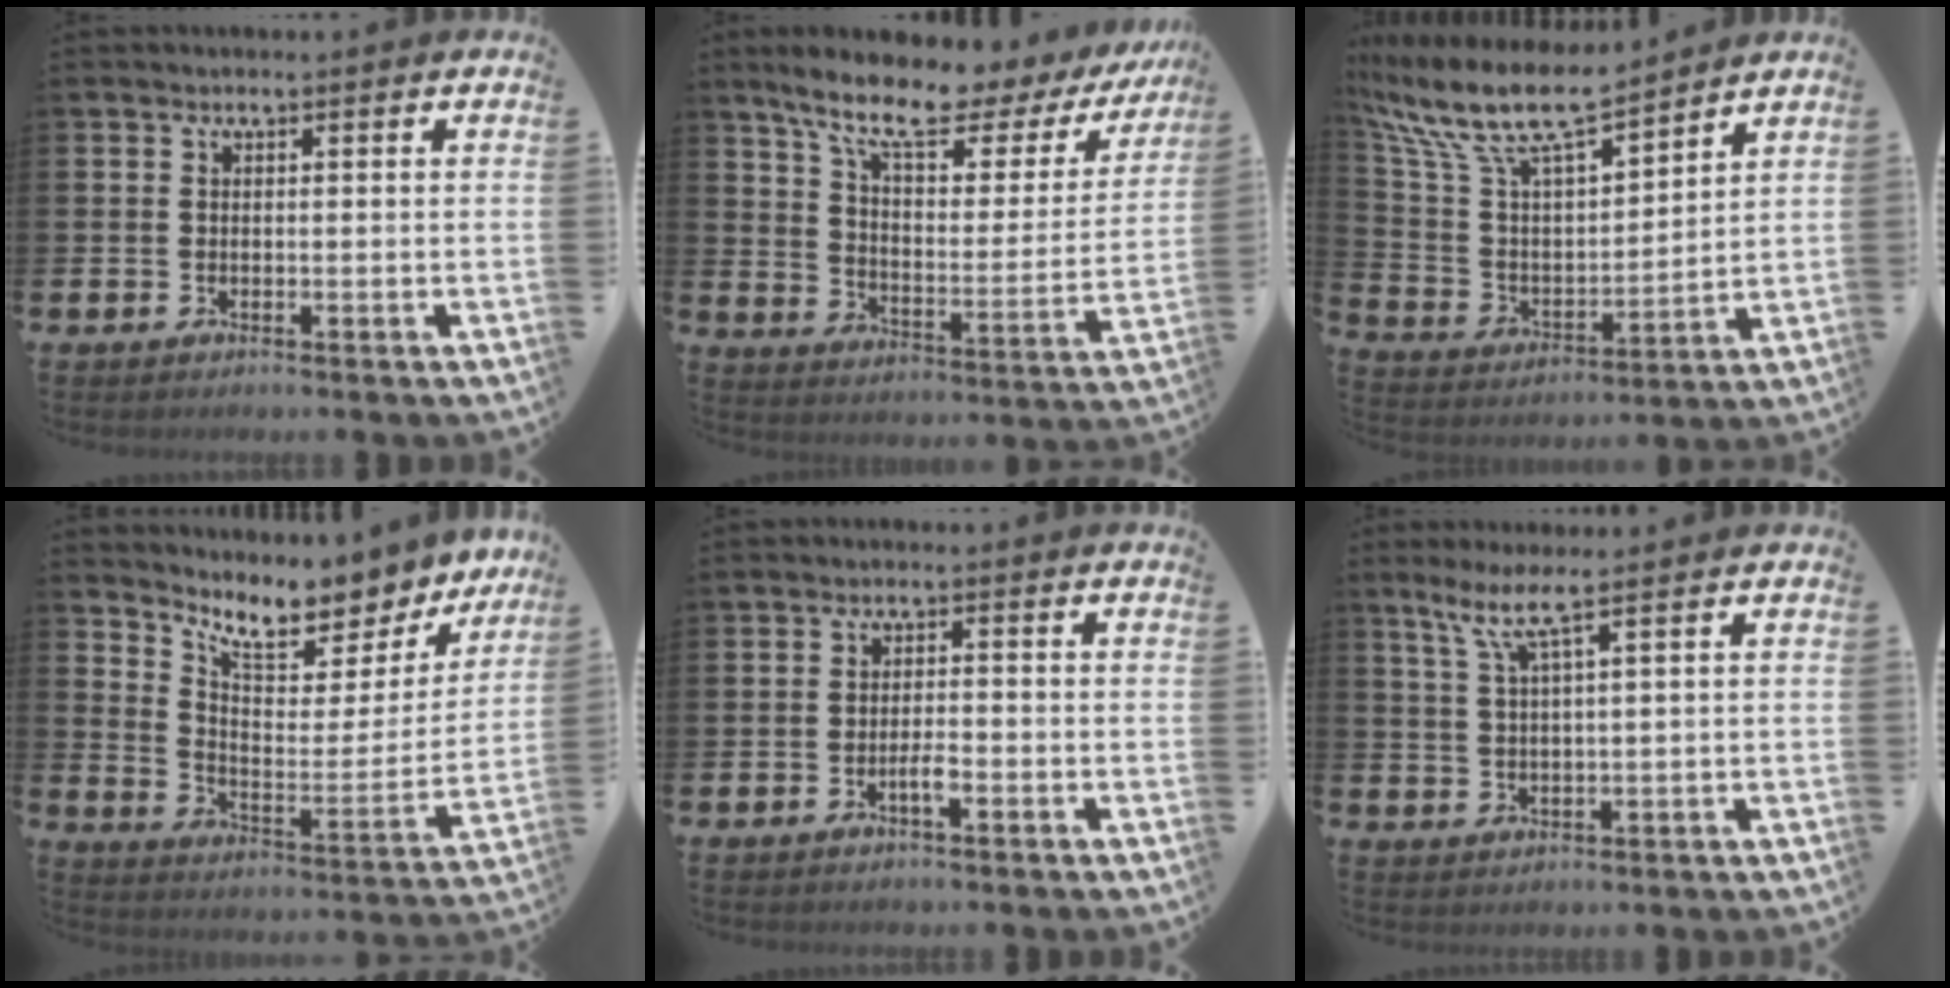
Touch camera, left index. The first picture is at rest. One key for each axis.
{"total": 10.6, "fx": 8.5, "fy": 2.9, "fz": 5.6, "tx": -0.141, "ty": -0.050, "tz": 0.142}
{"total": 11.0, "fx": 9.5, "fy": 2.2, "fz": 5.2, "tx": -0.146, "ty": -0.055, "tz": 0.165}
{"total": 9.2, "fx": 8.5, "fy": 2.3, "fz": 2.3, "tx": -0.066, "ty": -0.071, "tz": 0.148}
{"total": 2.0, "fx": -0.9, "fy": 0.4, "fz": 1.7, "tx": -0.035, "ty": 0.003, "tz": -0.016}
{"total": 4.5, "fx": 2.9, "fy": -0.1, "fz": 3.5, "tx": -0.077, "ty": -0.002, "tz": 0.049}